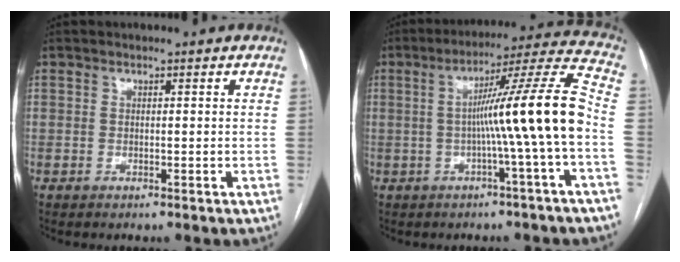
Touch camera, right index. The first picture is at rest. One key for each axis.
{"total": 13.7, "fx": -2.1, "fy": -2.2, "fz": 13.4, "tx": -0.198, "ty": 0.018, "tz": -0.037}